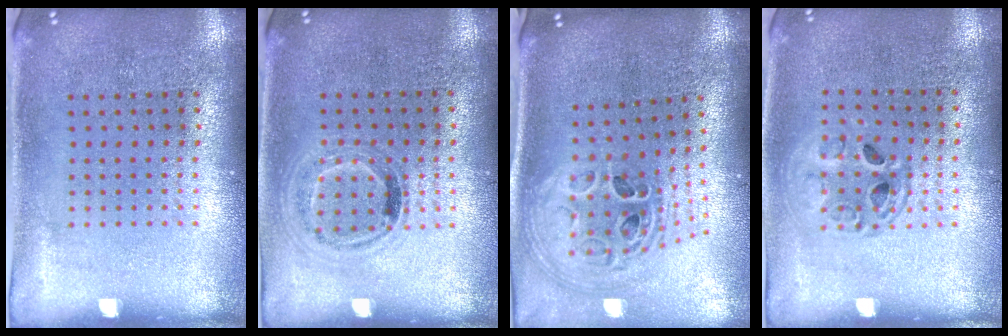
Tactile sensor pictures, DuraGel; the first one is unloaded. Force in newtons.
{"total": 1.0, "press": 0.9, "slide": 0.3}
{"total": 1.9, "press": 1.6, "slide": 1.1}
{"total": 1.3, "press": 1.2, "slide": 0.5}